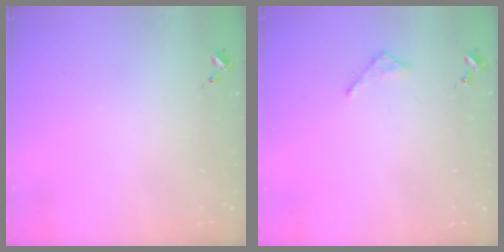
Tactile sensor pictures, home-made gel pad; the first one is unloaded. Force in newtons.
{"total": 2.5, "press": 2.5, "slide": 0.2}